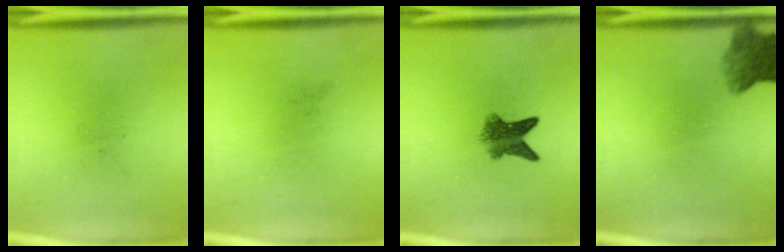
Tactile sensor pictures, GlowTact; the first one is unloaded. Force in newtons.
{"total": 0.0}
{"total": 5.0}
{"total": 6.4}